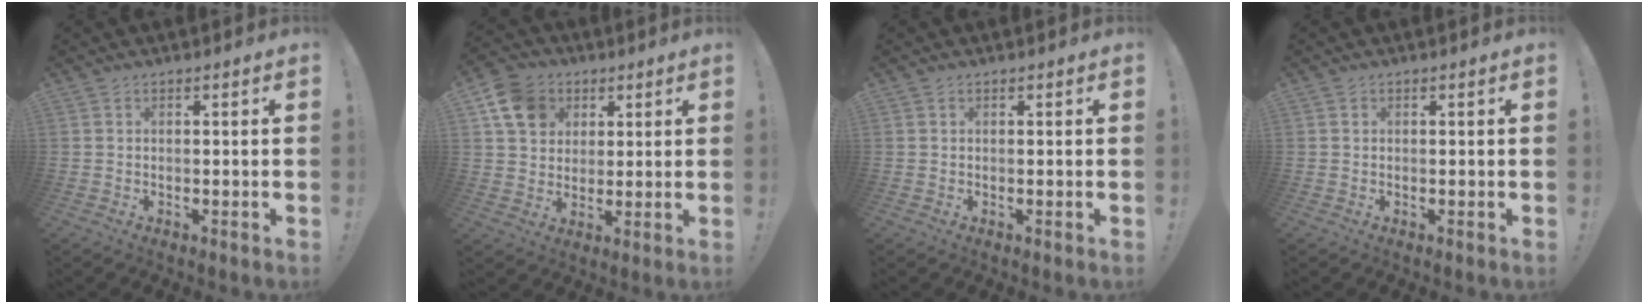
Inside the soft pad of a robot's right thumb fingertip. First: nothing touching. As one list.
[{"total": 11.9, "force": [5.0, 9.6, 5.0], "torque": [-0.073, -0.018, 0.101]}, {"total": 0.0}, {"total": 0.0}]